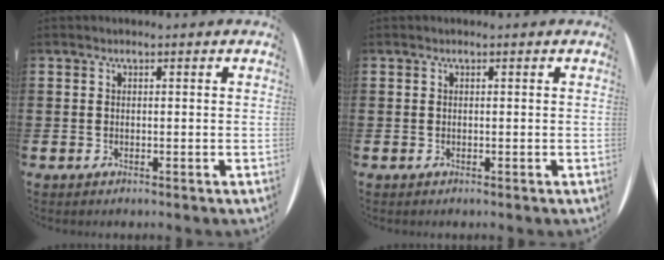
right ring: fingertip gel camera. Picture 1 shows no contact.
{"total": 0.0}